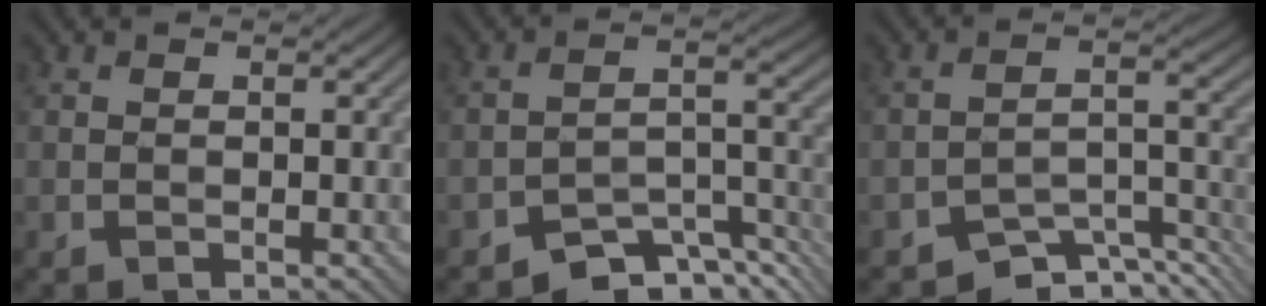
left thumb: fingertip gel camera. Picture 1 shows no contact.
{"total": 6.9, "force": [-5.4, 2.4, 3.4], "torque": [-0.047, -0.001, -0.099]}
{"total": 6.6, "force": [-5.5, 2.0, 2.9], "torque": [-0.041, -0.004, -0.097]}